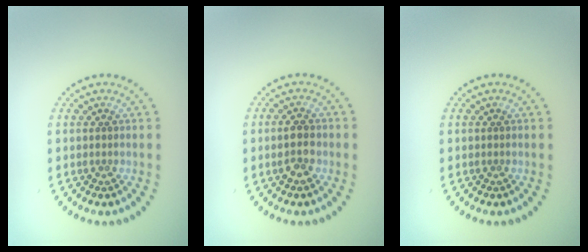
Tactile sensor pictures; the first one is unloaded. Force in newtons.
{"total": 2.2, "press": 2.2, "slide": 0.4}
{"total": 0.0}